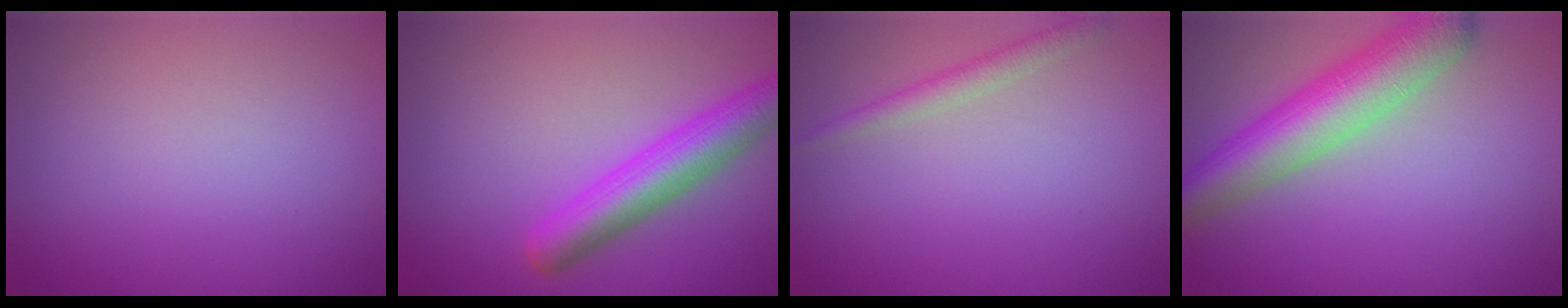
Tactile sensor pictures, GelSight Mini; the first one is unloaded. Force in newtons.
{"total": 5.1, "press": 5.1, "slide": 0.2}
{"total": 1.6, "press": 1.6, "slide": 0.0}
{"total": 6.8, "press": 6.8, "slide": 0.4}